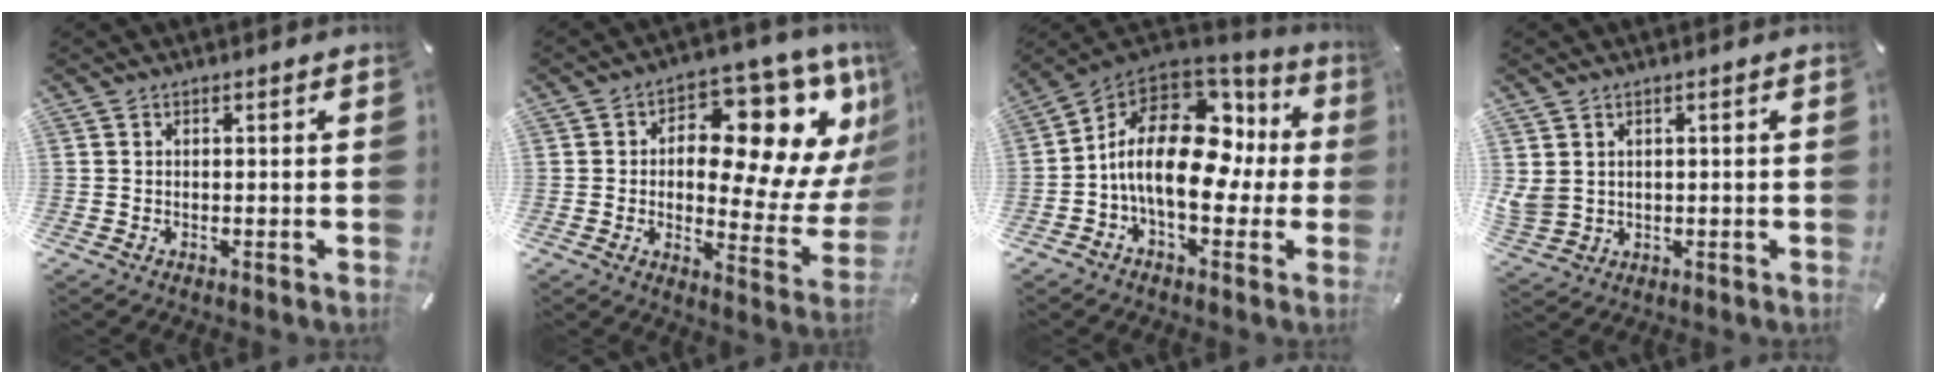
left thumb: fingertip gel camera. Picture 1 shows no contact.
{"total": 16.8, "force": [7.2, 9.1, 12.2], "torque": [-0.126, -0.084, 0.109]}
{"total": 20.7, "force": [0.7, 11.5, 17.2], "torque": [-0.299, 0.000, 0.012]}
{"total": 4.0, "force": [1.5, 3.5, 1.2], "torque": [-0.042, -0.006, 0.028]}